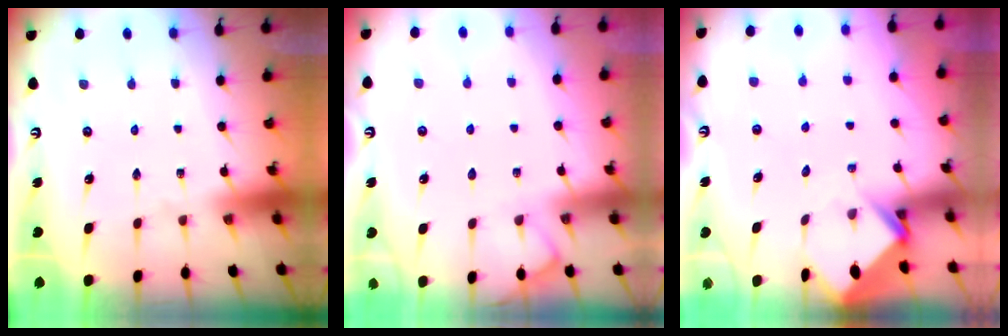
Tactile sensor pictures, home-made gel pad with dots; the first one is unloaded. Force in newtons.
{"total": 4.3, "press": 4.3, "slide": 0.6}
{"total": 3.8, "press": 3.8, "slide": 0.2}